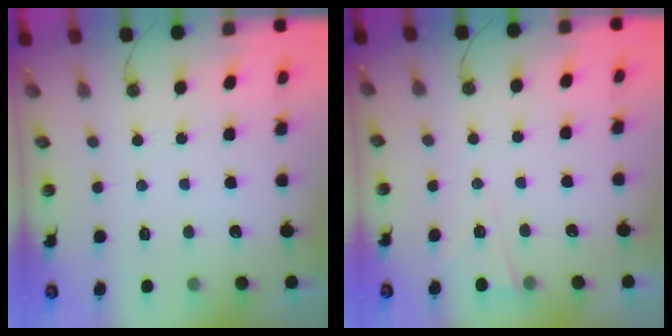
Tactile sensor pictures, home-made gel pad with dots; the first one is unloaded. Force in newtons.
{"total": 2.7, "press": 2.3, "slide": 1.5}